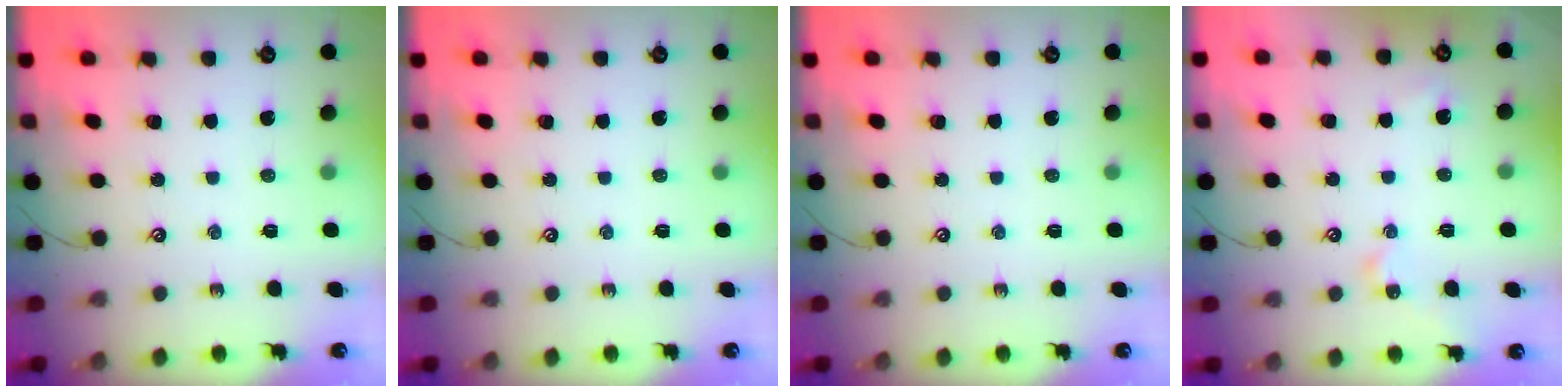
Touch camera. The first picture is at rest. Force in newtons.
{"total": 0.0}
{"total": 0.0}
{"total": 2.8, "press": 2.8, "slide": 0.5}